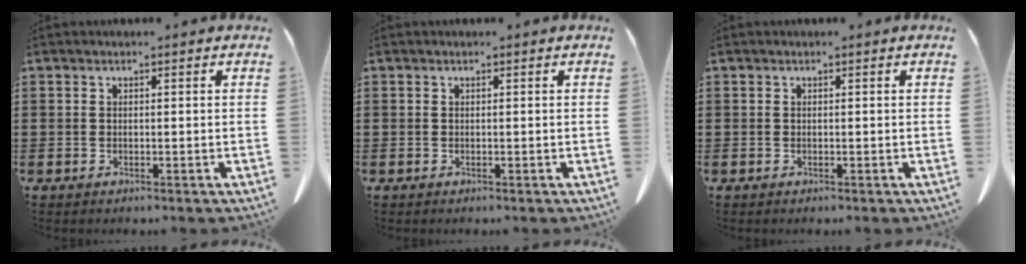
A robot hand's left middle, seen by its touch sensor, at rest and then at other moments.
{"total": 0.0}
{"total": 0.0}